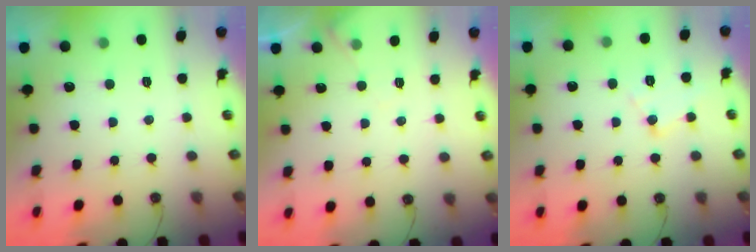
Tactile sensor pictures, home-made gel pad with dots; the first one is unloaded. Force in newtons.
{"total": 4.4, "press": 4.3, "slide": 0.7}
{"total": 9.6, "press": 9.6, "slide": 0.7}